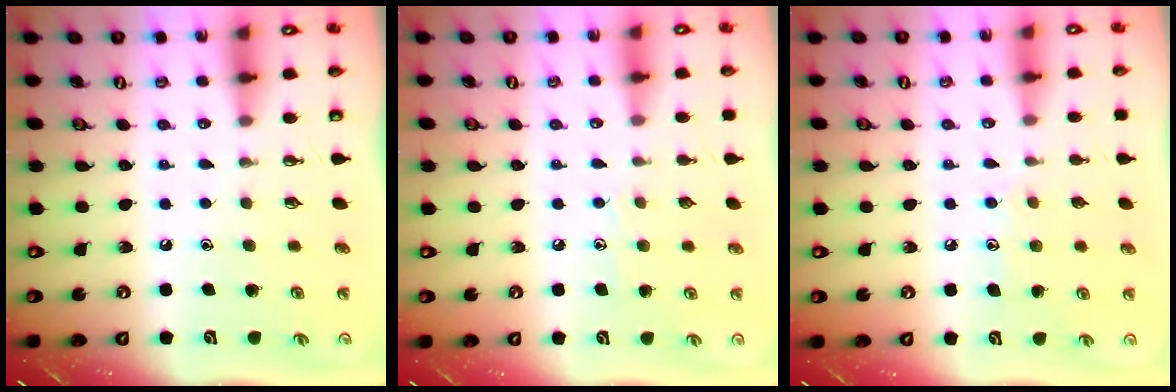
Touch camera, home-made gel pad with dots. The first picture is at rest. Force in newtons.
{"total": 5.1, "press": 5.1, "slide": 0.5}
{"total": 7.1, "press": 7.1, "slide": 0.7}